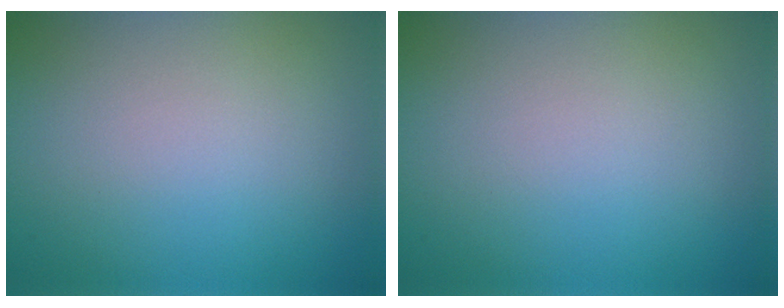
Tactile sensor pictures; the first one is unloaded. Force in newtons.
{"total": 0.0}